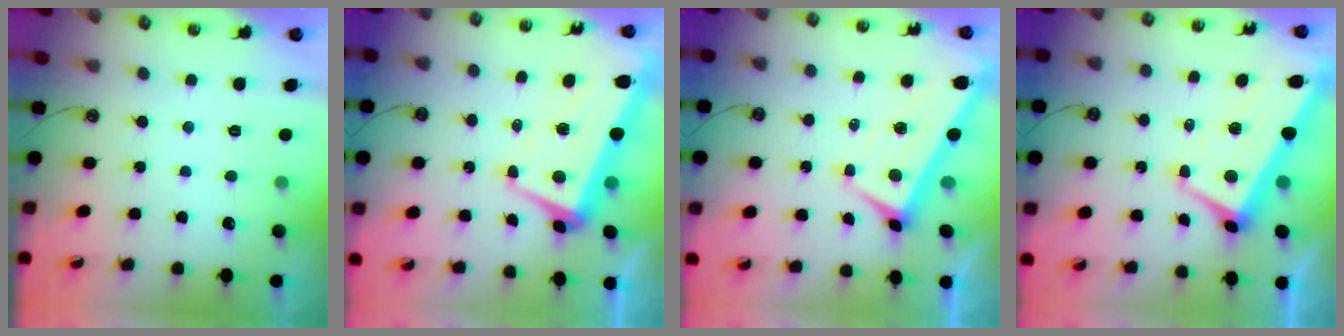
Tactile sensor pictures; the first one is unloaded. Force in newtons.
{"total": 3.4, "press": 2.7, "slide": 2.1}
{"total": 2.3, "press": 2.2, "slide": 0.5}
{"total": 1.8, "press": 1.2, "slide": 1.3}